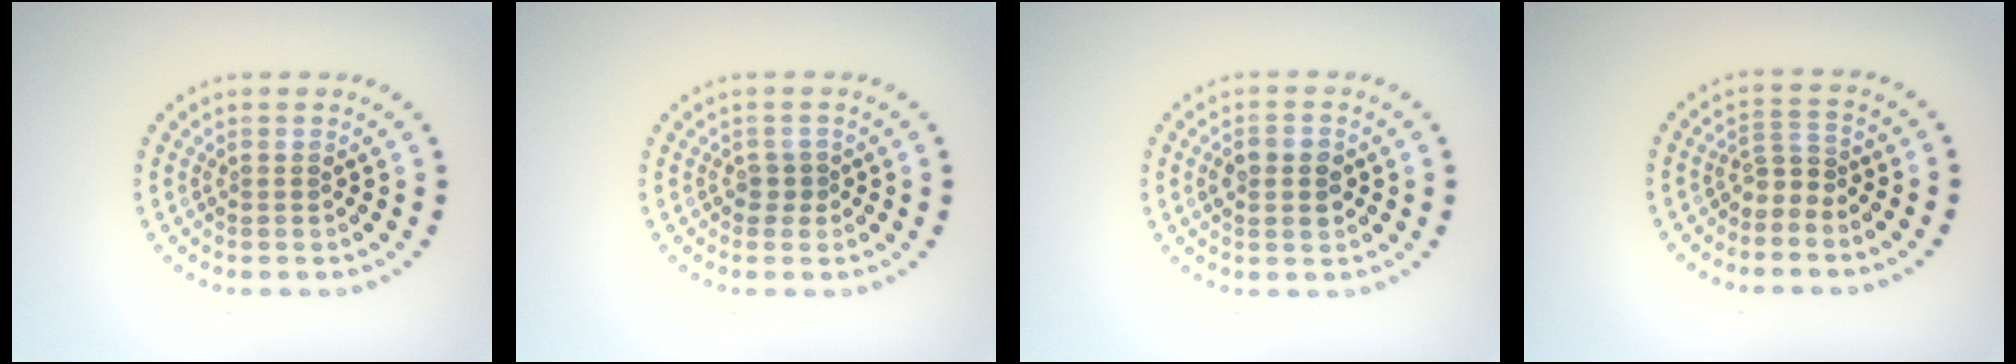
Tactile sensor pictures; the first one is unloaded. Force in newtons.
{"total": 0.7, "press": 0.5, "slide": 0.5}
{"total": 2.8, "press": 2.8, "slide": 0.0}
{"total": 1.9, "press": 1.2, "slide": 1.5}